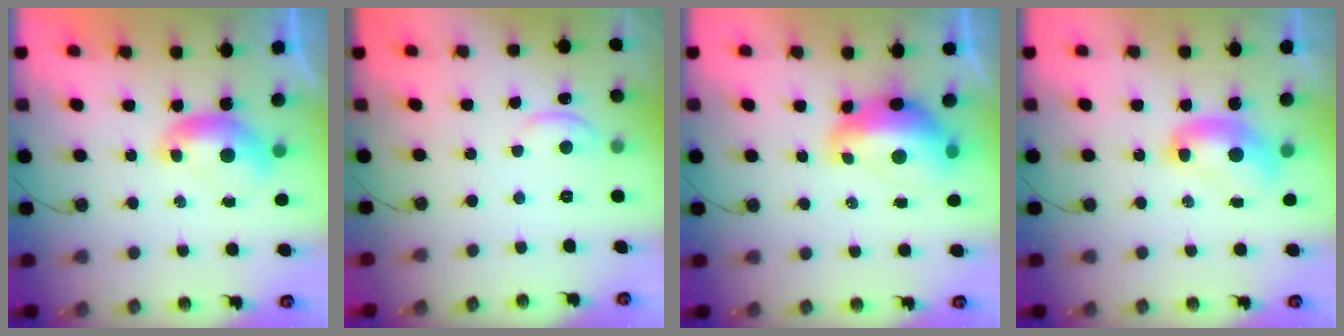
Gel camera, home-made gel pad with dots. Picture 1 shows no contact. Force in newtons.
{"total": 0.9, "press": 0.8, "slide": 0.4}
{"total": 6.1, "press": 6.0, "slide": 1.0}
{"total": 2.3, "press": 2.3, "slide": 0.2}